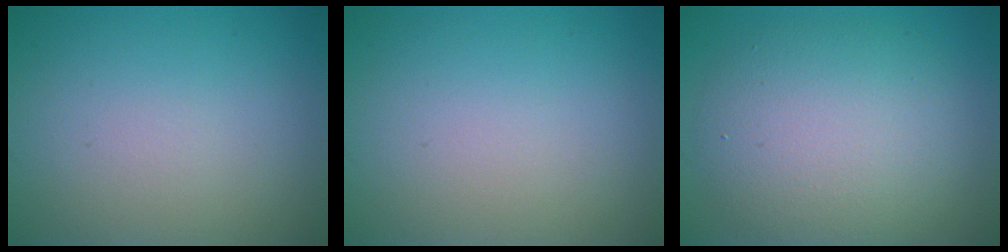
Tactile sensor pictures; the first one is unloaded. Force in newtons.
{"total": 0.0}
{"total": 7.3, "press": 7.3, "slide": 0.3}